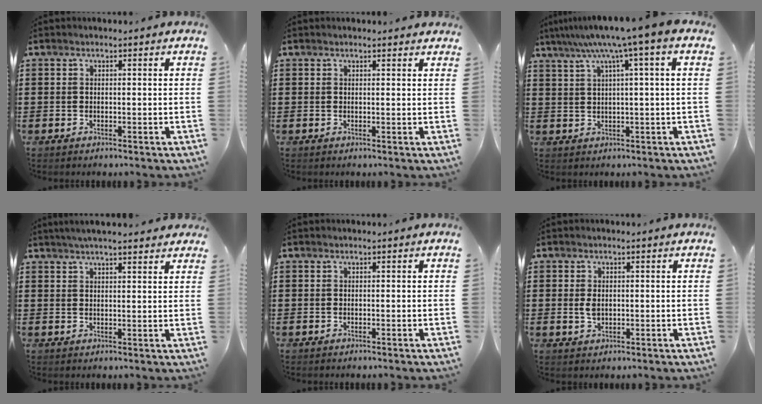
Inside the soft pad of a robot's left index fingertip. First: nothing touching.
{"total": 1.3, "force": [1.2, 0.1, 0.4], "torque": [-0.009, 0.001, 0.024]}
{"total": 6.7, "force": [3.0, -0.9, 5.9], "torque": [-0.122, -0.011, 0.047]}
{"total": 3.5, "force": [3.2, -0.1, 1.4], "torque": [-0.036, -0.001, 0.058]}
{"total": 0.0}
{"total": 2.2, "force": [0.2, 1.3, 1.8], "torque": [-0.045, 0.000, 0.002]}